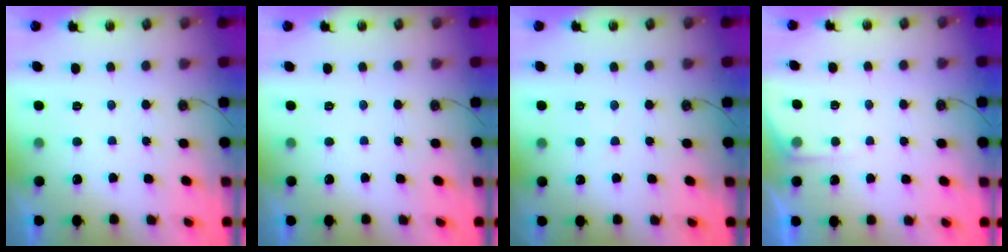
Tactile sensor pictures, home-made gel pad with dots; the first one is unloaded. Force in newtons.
{"total": 0.0}
{"total": 3.7, "press": 3.6, "slide": 0.6}
{"total": 3.1, "press": 3.0, "slide": 0.5}